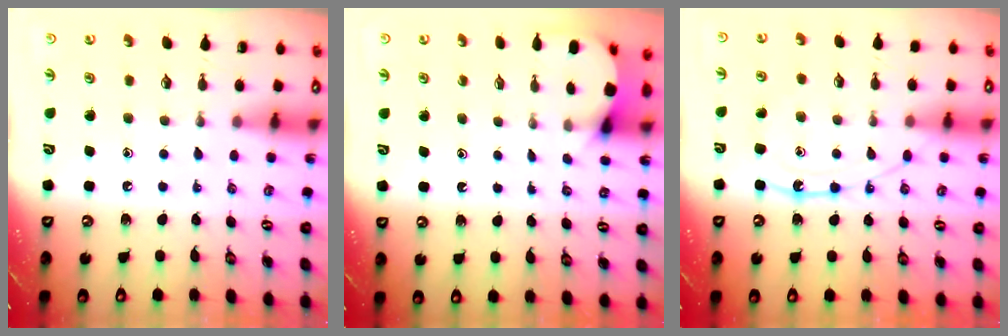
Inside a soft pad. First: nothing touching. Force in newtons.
{"total": 4.4, "press": 4.4, "slide": 0.4}
{"total": 12.8, "press": 12.7, "slide": 0.9}